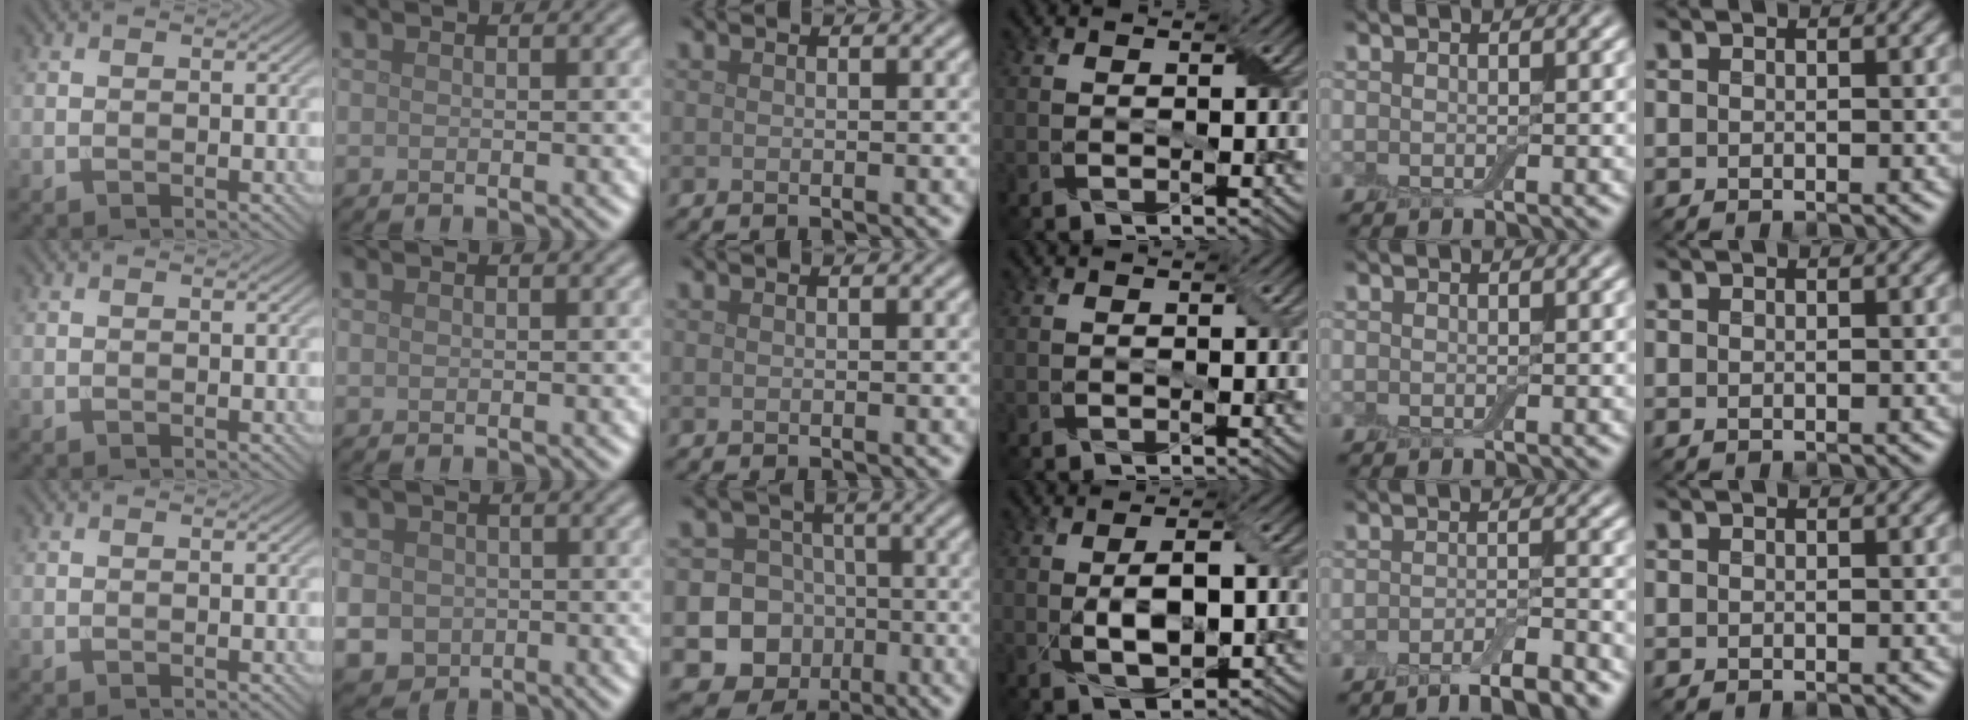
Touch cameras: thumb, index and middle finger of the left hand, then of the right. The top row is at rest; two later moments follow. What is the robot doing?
{"motion": "fold", "object": "cloth"}